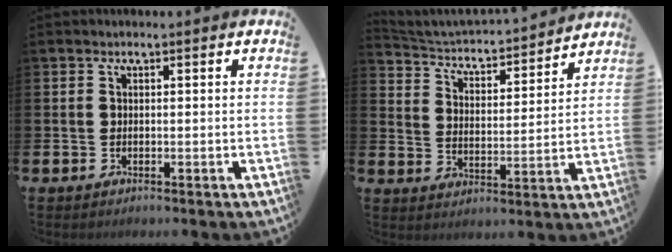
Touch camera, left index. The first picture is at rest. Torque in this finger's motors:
{"motor_torque": [0.21, -0.34, 0.12, 0.04]}